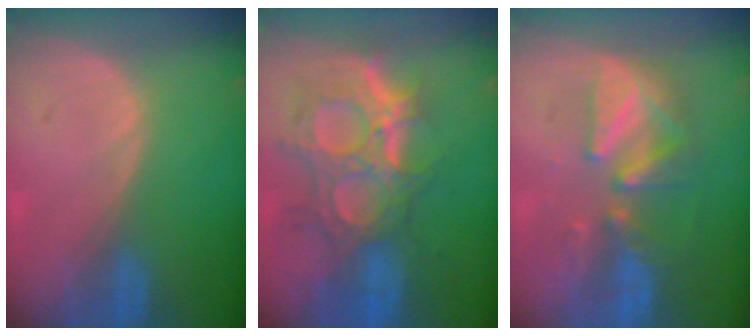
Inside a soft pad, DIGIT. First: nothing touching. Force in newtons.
{"total": 12.1, "press": 10.8, "slide": 5.5}
{"total": 8.0, "press": 7.9, "slide": 1.5}